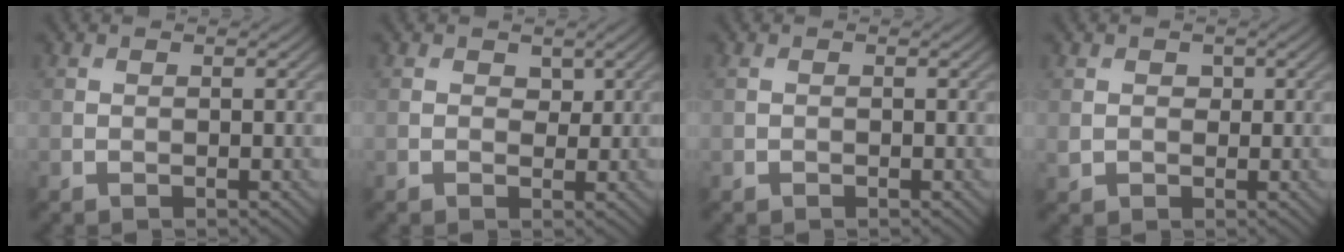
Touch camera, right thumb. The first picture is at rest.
{"total": 1.2, "force": [0.4, 1.0, 0.6], "torque": [-0.009, -0.006, 0.003]}
{"total": 0.9, "force": [0.2, 0.6, 0.6], "torque": [-0.017, 0.002, 0.002]}
{"total": 1.7, "force": [0.4, 1.6, 0.6], "torque": [-0.016, -0.006, 0.008]}